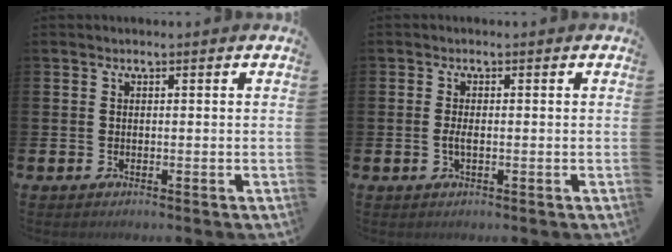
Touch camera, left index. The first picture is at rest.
{"total": 1.4, "force": [-0.3, 0.5, 1.3], "torque": [-0.019, -0.002, -0.007]}